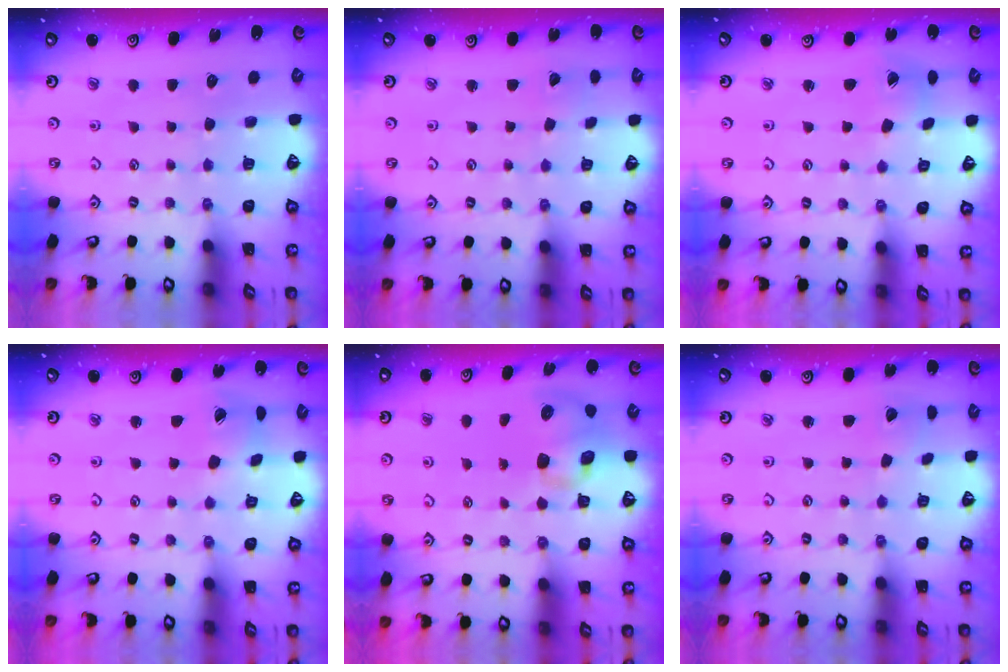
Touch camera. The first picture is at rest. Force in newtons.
{"total": 1.6, "press": 1.6, "slide": 0.0}
{"total": 3.0, "press": 3.0, "slide": 0.4}
{"total": 5.3, "press": 5.3, "slide": 0.6}
{"total": 9.9, "press": 9.8, "slide": 1.3}
{"total": 2.0, "press": 2.0, "slide": 0.3}